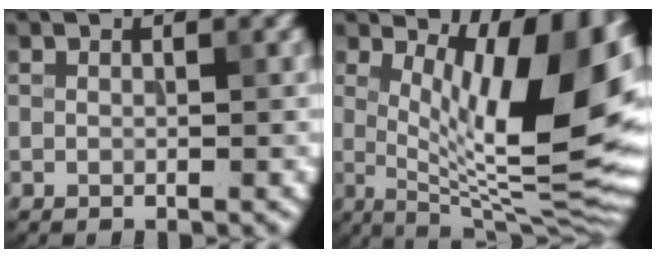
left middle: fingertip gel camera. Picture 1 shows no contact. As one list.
[{"total": 13.8, "force": [2.9, 4.6, 12.7], "torque": [-0.166, -0.014, 0.051]}]